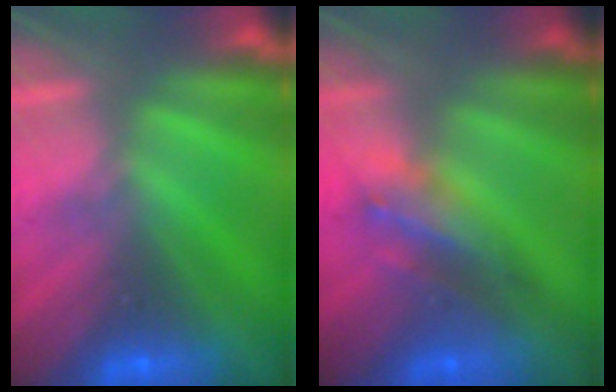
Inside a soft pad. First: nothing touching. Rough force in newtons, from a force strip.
{"total": 2.7}